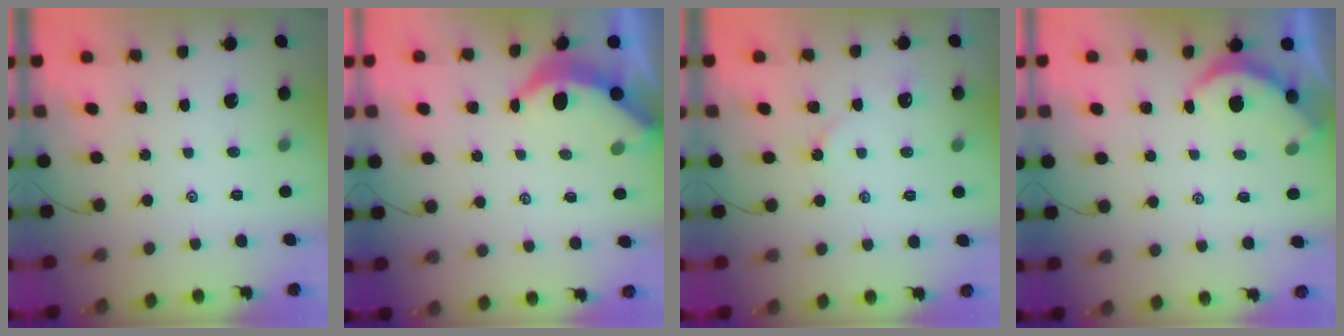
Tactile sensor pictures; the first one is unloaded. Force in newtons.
{"total": 3.8, "press": 3.8, "slide": 0.4}
{"total": 2.0, "press": 1.9, "slide": 0.3}
{"total": 3.2, "press": 3.2, "slide": 0.3}